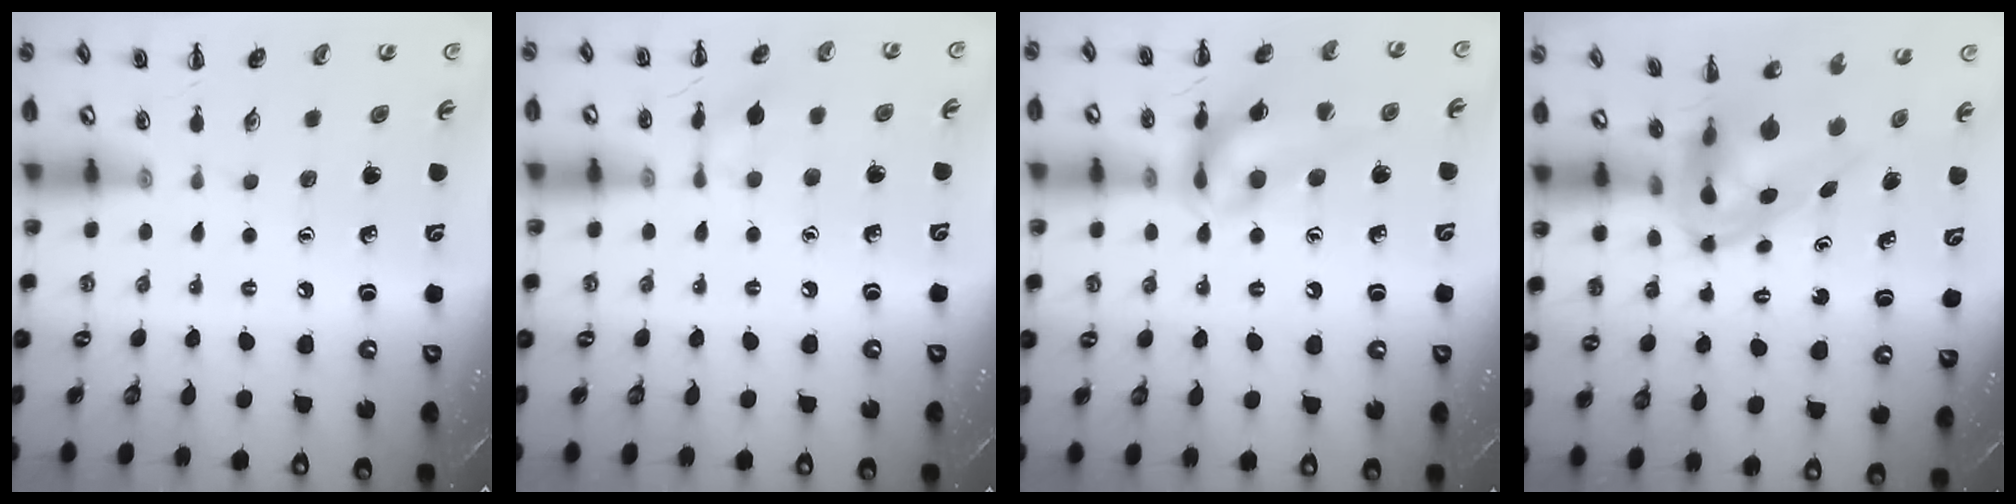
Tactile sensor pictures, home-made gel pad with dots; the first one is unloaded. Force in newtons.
{"total": 6.2, "press": 6.0, "slide": 1.6}
{"total": 16.4, "press": 16.3, "slide": 2.3}
{"total": 5.4, "press": 5.1, "slide": 1.5}